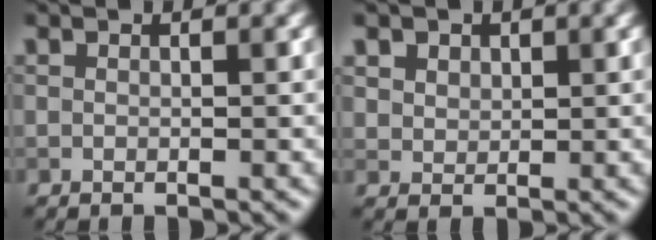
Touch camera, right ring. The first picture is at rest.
{"total": 3.1, "force": [1.8, 2.2, 1.3], "torque": [-0.043, 0.004, 0.041]}